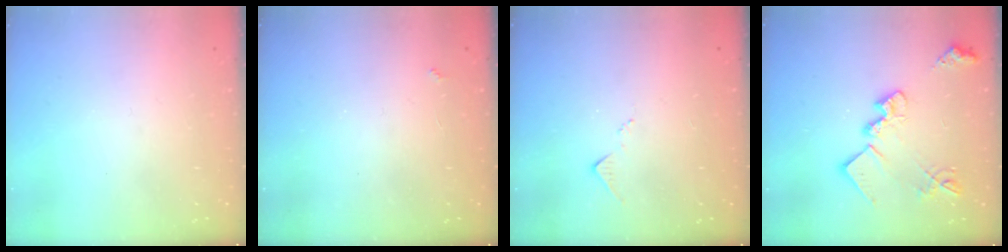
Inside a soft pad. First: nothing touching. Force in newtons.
{"total": 2.2, "press": 2.2, "slide": 0.4}
{"total": 7.1, "press": 7.1, "slide": 0.8}
{"total": 17.8, "press": 17.7, "slide": 1.2}